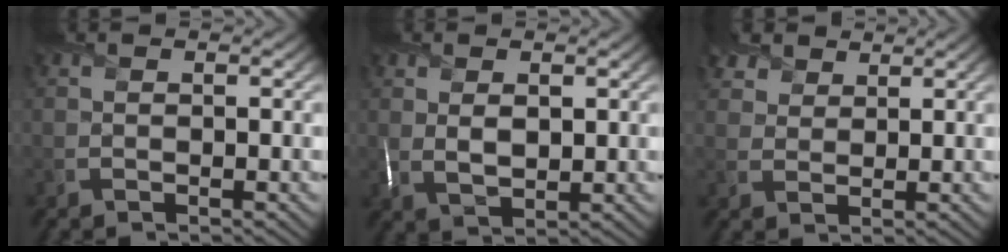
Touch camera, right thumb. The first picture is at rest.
{"total": 3.1, "force": [1.0, 1.6, 2.5], "torque": [-0.054, -0.001, 0.022]}
{"total": 3.6, "force": [2.7, 2.1, 1.0], "torque": [-0.036, -0.002, 0.061]}